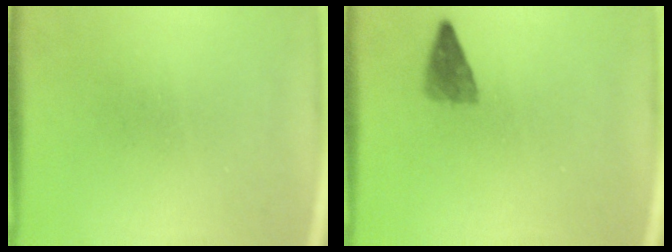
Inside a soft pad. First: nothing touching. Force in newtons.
{"total": 2.4}